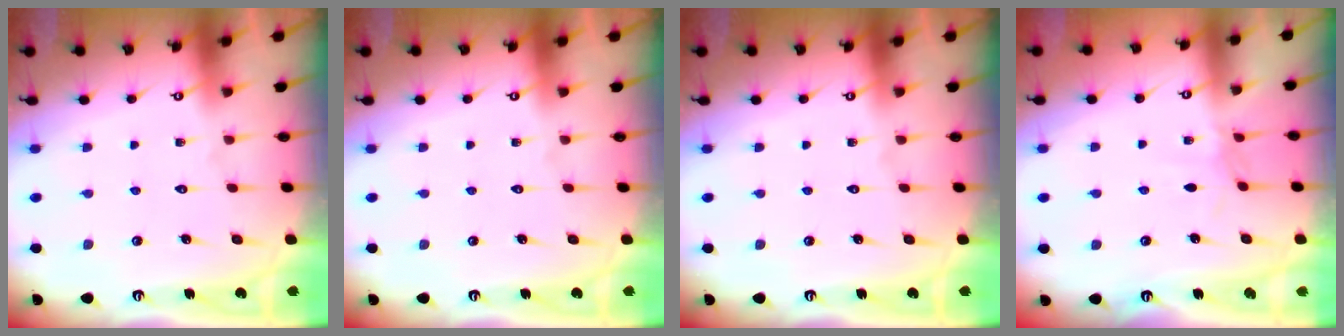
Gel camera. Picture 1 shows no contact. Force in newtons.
{"total": 0.0}
{"total": 0.0}
{"total": 1.5, "press": 1.5, "slide": 0.4}